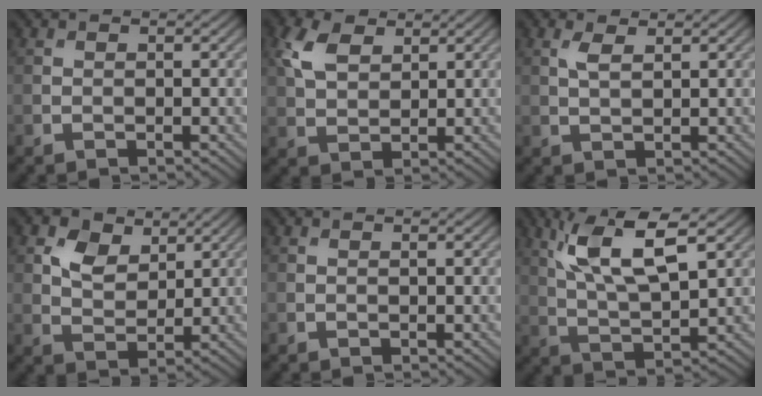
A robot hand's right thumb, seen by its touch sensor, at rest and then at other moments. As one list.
[{"total": 5.3, "force": [2.5, 3.2, 3.5], "torque": [-0.089, 0.008, 0.049]}, {"total": 1.9, "force": [1.0, 0.7, 1.5], "torque": [-0.039, 0.004, 0.021]}, {"total": 5.2, "force": [2.6, 3.3, 3.0], "torque": [-0.065, 0.000, 0.044]}, {"total": 0.0}, {"total": 10.9, "force": [4.7, 3.6, 9.2], "torque": [-0.189, 0.006, 0.090]}]